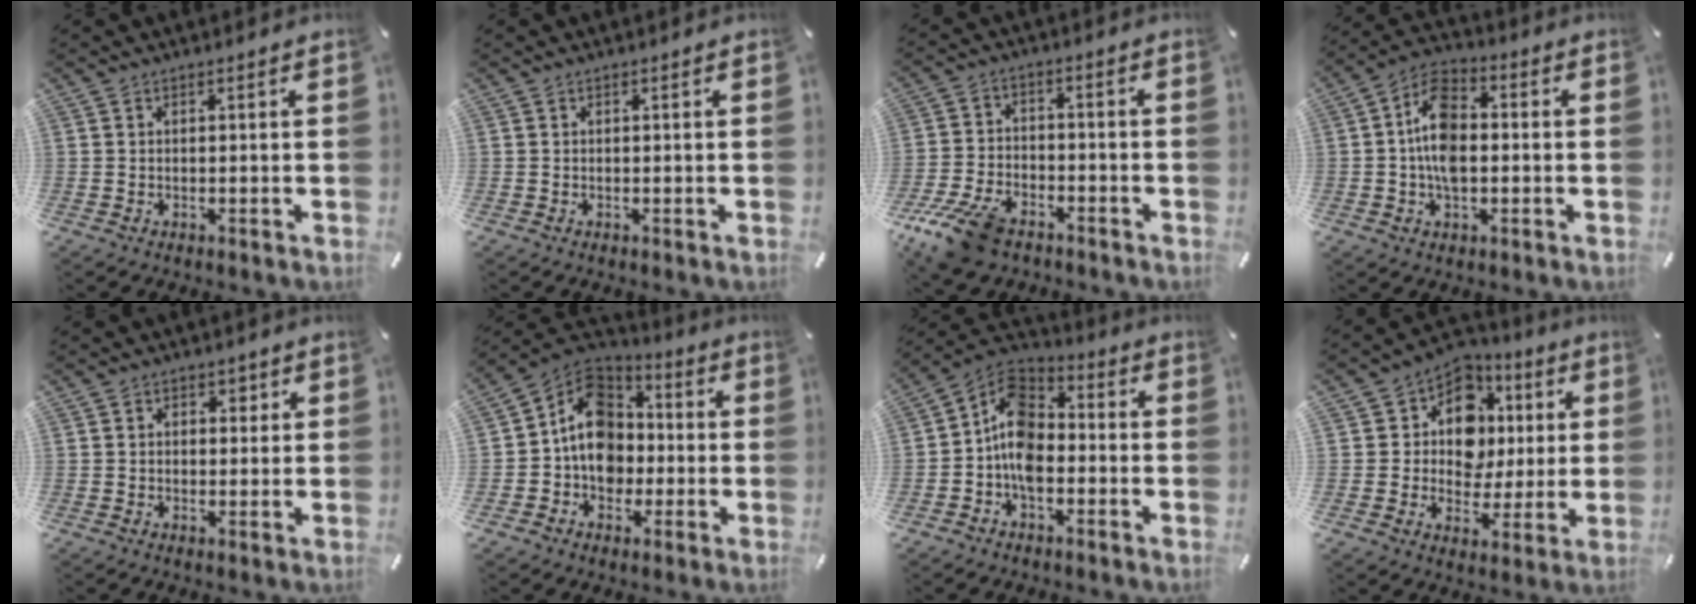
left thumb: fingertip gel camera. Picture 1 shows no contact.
{"total": 0.0}
{"total": 10.9, "force": [-7.5, 5.8, 5.4], "torque": [-0.115, 0.036, -0.141]}
{"total": 10.6, "force": [-0.9, 6.6, 8.2], "torque": [-0.160, 0.014, -0.017]}
{"total": 2.4, "force": [0.4, 2.1, 1.1], "torque": [-0.001, -0.002, -0.003]}
{"total": 12.6, "force": [-1.8, 11.1, 5.8], "torque": [-0.109, 0.015, -0.032]}
{"total": 10.2, "force": [-3.6, 6.8, 6.7], "torque": [-0.154, 0.010, -0.074]}
{"total": 12.2, "force": [2.4, 10.6, 5.4], "torque": [-0.086, -0.013, 0.049]}